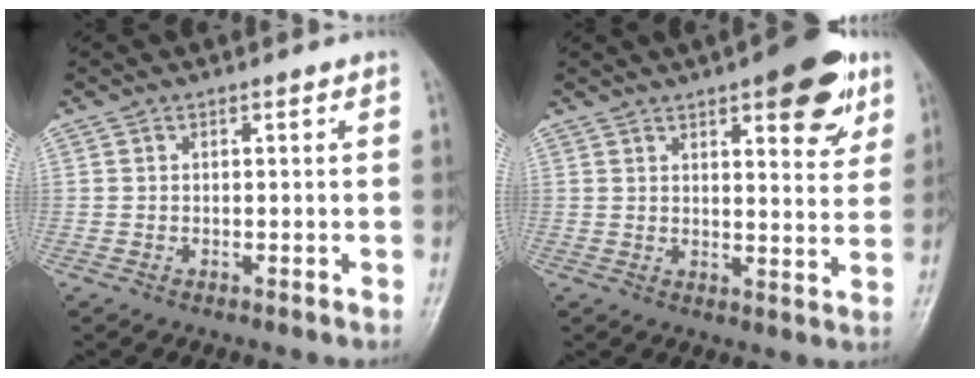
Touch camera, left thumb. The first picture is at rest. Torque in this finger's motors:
{"motor_torque": [2.29, 1.58, 1.35, -1.35, 0.12]}